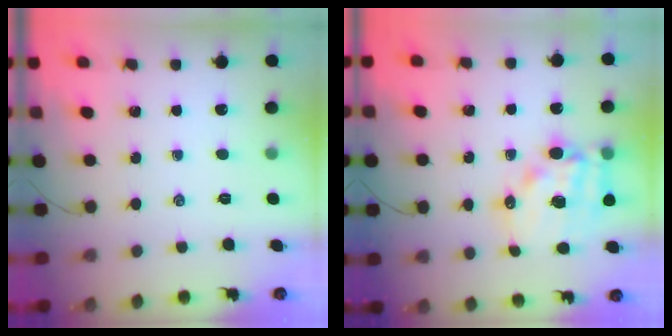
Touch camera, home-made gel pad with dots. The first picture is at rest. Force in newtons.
{"total": 15.0, "press": 14.6, "slide": 3.2}